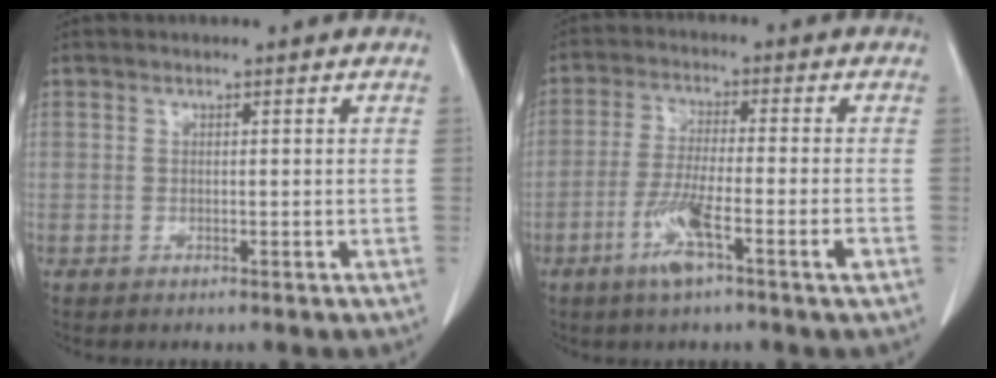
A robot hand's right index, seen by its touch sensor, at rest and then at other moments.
{"total": 8.1, "force": [-3.9, 0.0, 7.1], "torque": [-0.137, -0.009, -0.073]}